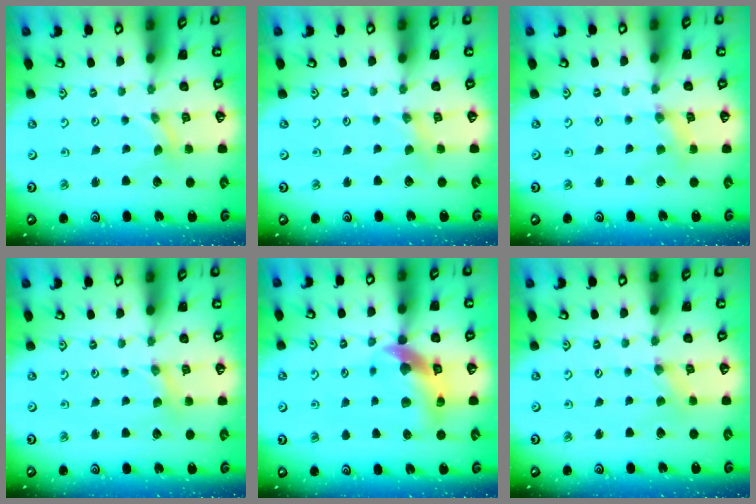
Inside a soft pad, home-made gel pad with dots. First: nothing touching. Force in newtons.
{"total": 0.0}
{"total": 2.3, "press": 2.2, "slide": 0.3}
{"total": 1.5, "press": 1.5, "slide": 0.3}
{"total": 12.1, "press": 12.0, "slide": 1.7}
{"total": 0.0}